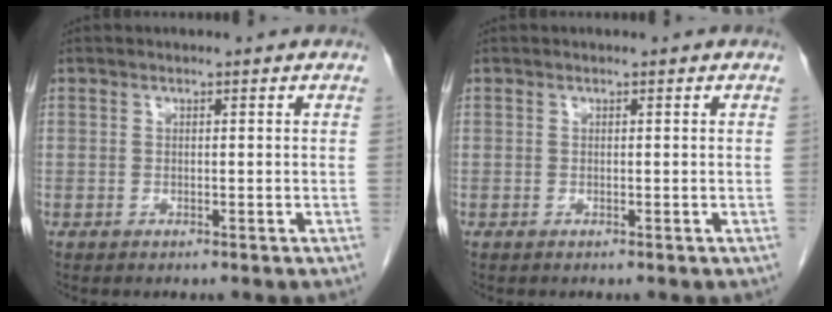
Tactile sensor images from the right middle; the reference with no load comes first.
{"total": 0.0}